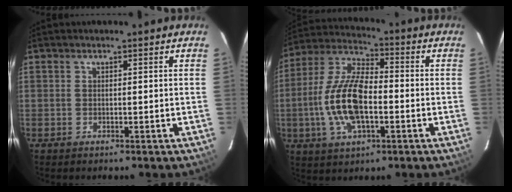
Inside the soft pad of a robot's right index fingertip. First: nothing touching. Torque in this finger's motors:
{"motor_torque": [2.14, 0.00, 1.05, 0.21]}